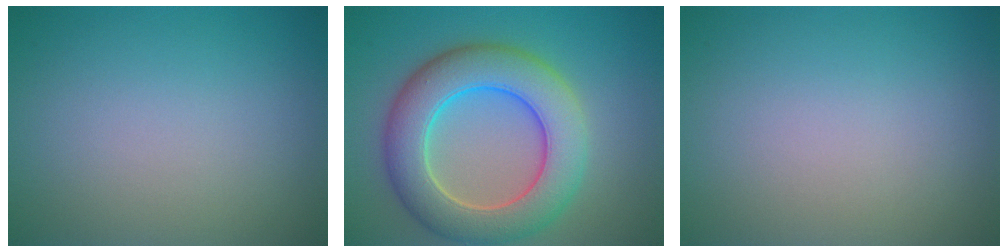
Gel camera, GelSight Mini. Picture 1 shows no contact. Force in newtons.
{"total": 8.6, "press": 8.6, "slide": 0.6}
{"total": 0.0}